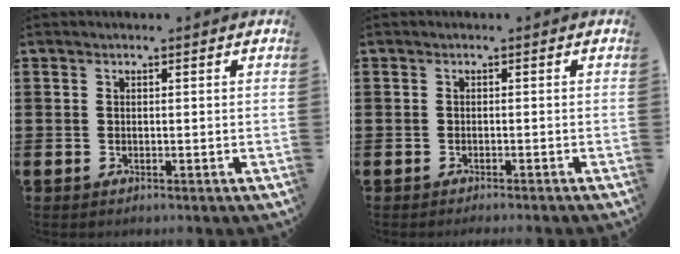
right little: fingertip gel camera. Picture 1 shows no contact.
{"total": 0.6, "force": [-0.5, -0.2, 0.1], "torque": [-0.001, -0.001, -0.011]}